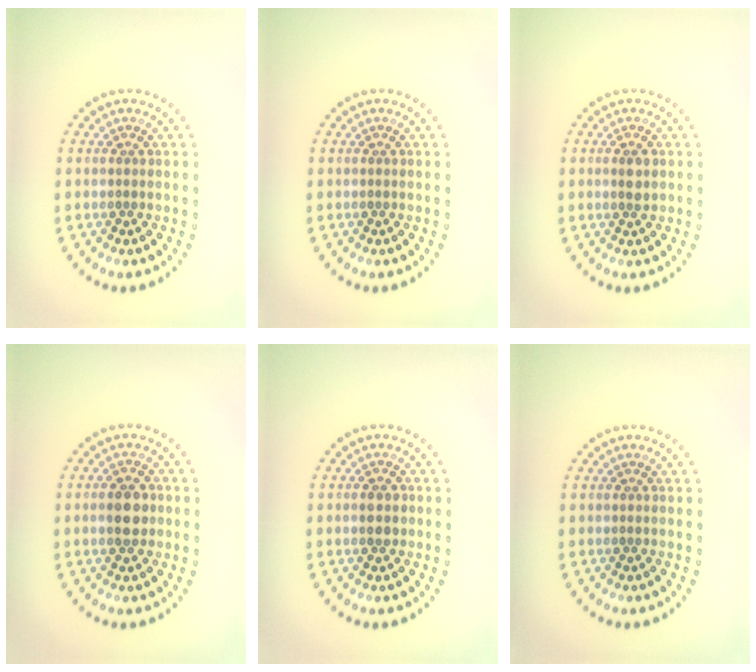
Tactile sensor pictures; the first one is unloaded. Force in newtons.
{"total": 0.0}
{"total": 1.4, "press": 1.3, "slide": 0.5}
{"total": 3.2, "press": 3.2, "slide": 0.2}
{"total": 1.4, "press": 1.4, "slide": 0.1}
{"total": 0.0}